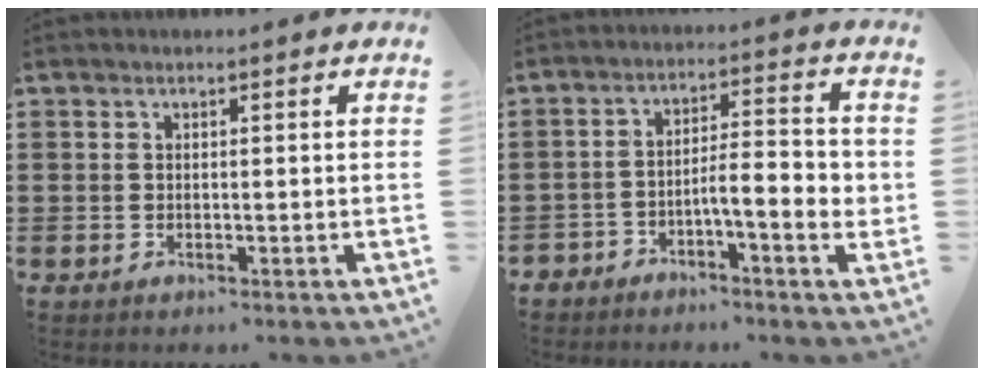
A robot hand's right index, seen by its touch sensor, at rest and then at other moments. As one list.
[{"total": 5.6, "force": [-2.8, 1.4, 4.7], "torque": [-0.089, -0.002, -0.054]}]